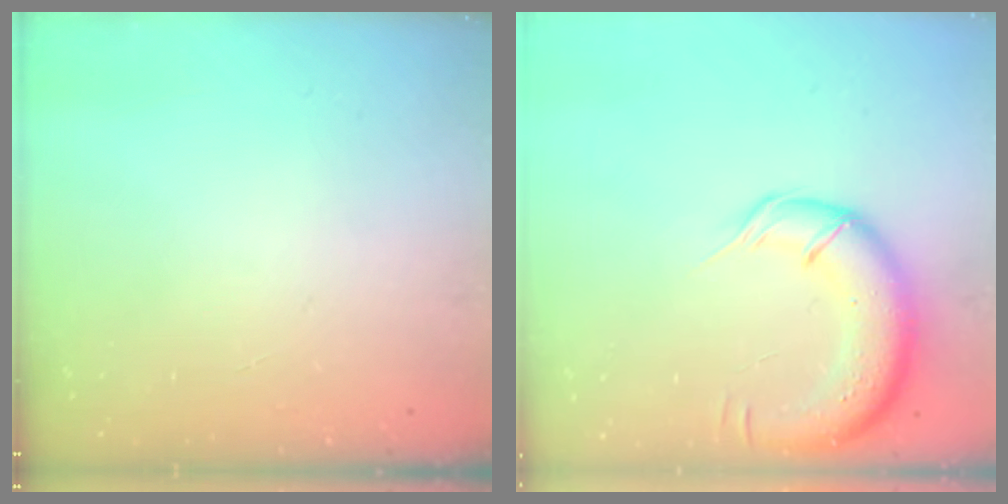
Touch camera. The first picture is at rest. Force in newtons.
{"total": 14.0, "press": 13.7, "slide": 2.9}